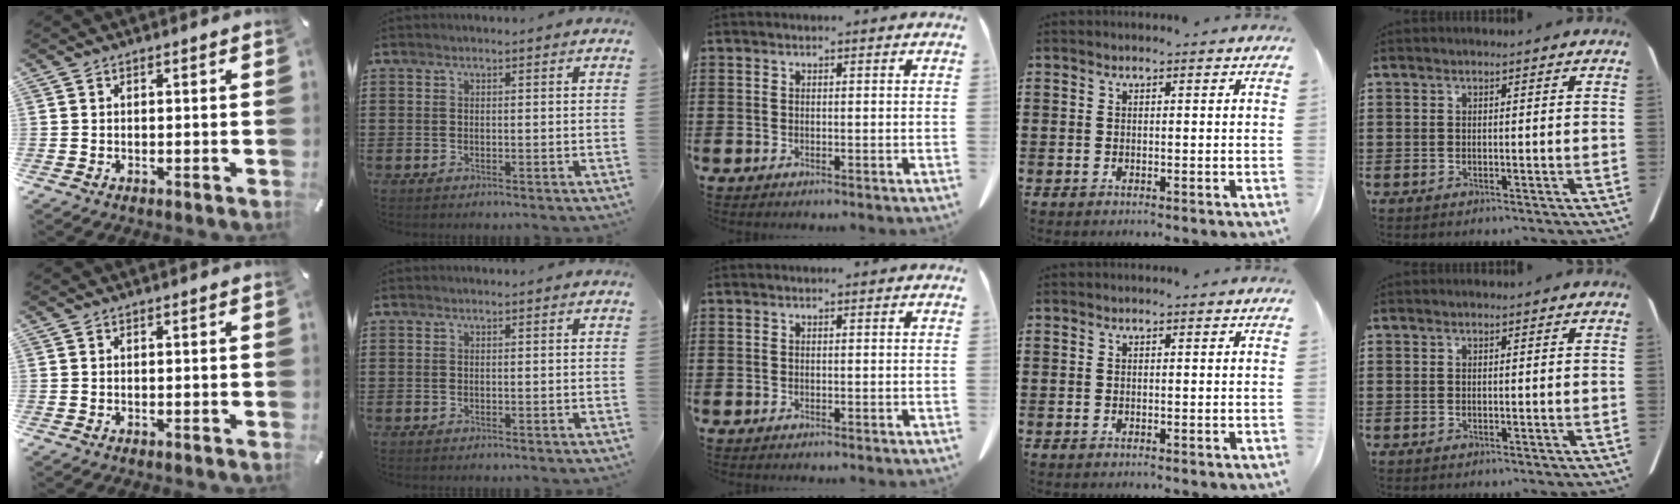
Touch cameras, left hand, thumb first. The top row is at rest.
{}